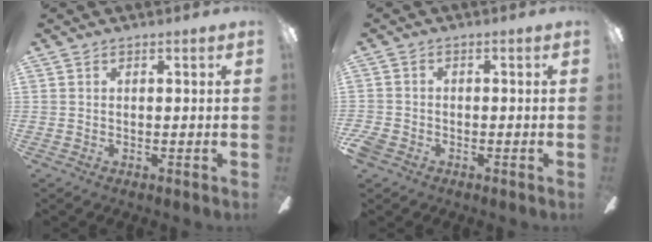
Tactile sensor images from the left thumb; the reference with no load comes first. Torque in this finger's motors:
{"motor_torque": [-0.36, 0.38, -0.08, 0.07, 0.01]}